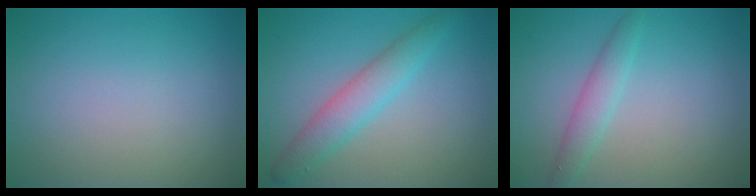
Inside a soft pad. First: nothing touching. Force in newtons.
{"total": 2.6, "press": 2.6, "slide": 0.0}
{"total": 2.0, "press": 2.0, "slide": 0.0}